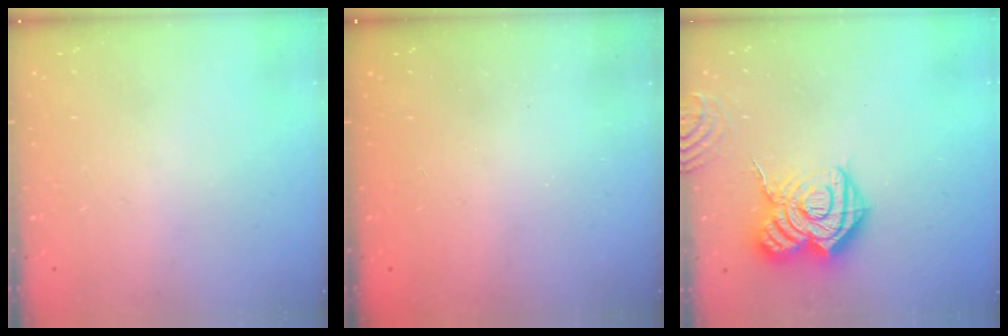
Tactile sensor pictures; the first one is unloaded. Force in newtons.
{"total": 2.3, "press": 2.1, "slide": 0.8}
{"total": 17.2, "press": 17.2, "slide": 1.5}